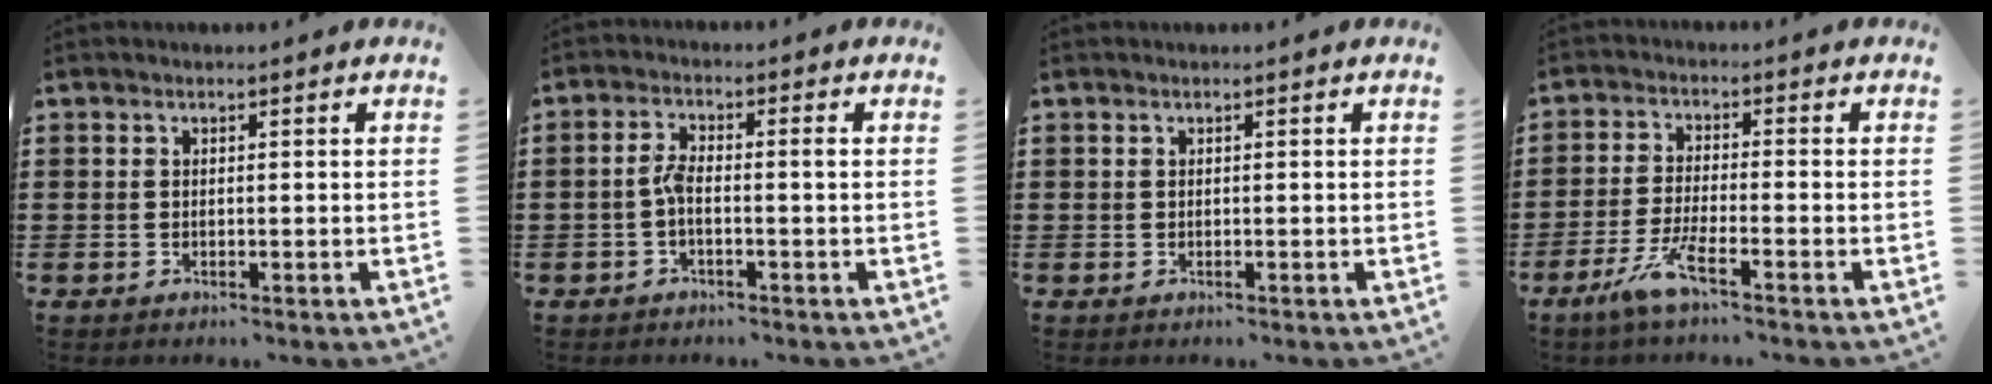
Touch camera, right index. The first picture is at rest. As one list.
[{"total": 3.2, "force": [-0.6, 0.6, 3.0], "torque": [-0.065, 0.001, -0.015]}, {"total": 0.0}, {"total": 5.6, "force": [-3.5, 0.1, 4.4], "torque": [-0.106, -0.022, -0.069]}]